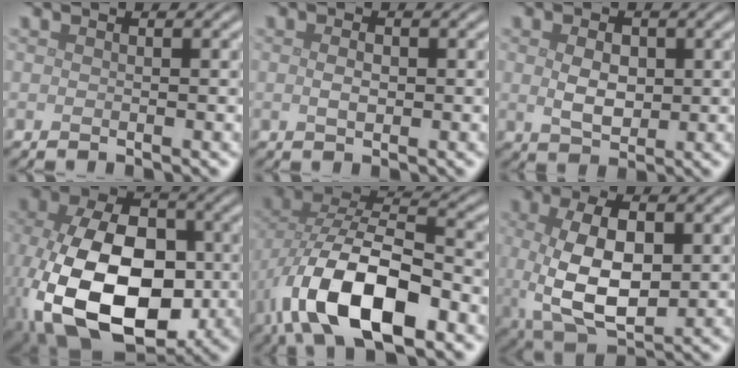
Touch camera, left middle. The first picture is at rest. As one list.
[{"total": 1.4, "force": [0.0, 0.8, 1.2], "torque": [-0.024, -0.002, 0.001]}, {"total": 3.1, "force": [0.3, 2.1, 2.3], "torque": [-0.047, -0.002, 0.008]}, {"total": 15.2, "force": [-3.1, 9.6, 11.3], "torque": [-0.242, -0.036, -0.050]}, {"total": 12.6, "force": [-5.1, 6.0, 9.8], "torque": [-0.191, -0.008, -0.091]}, {"total": 8.6, "force": [0.1, 4.5, 7.4], "torque": [-0.153, -0.005, 0.004]}]